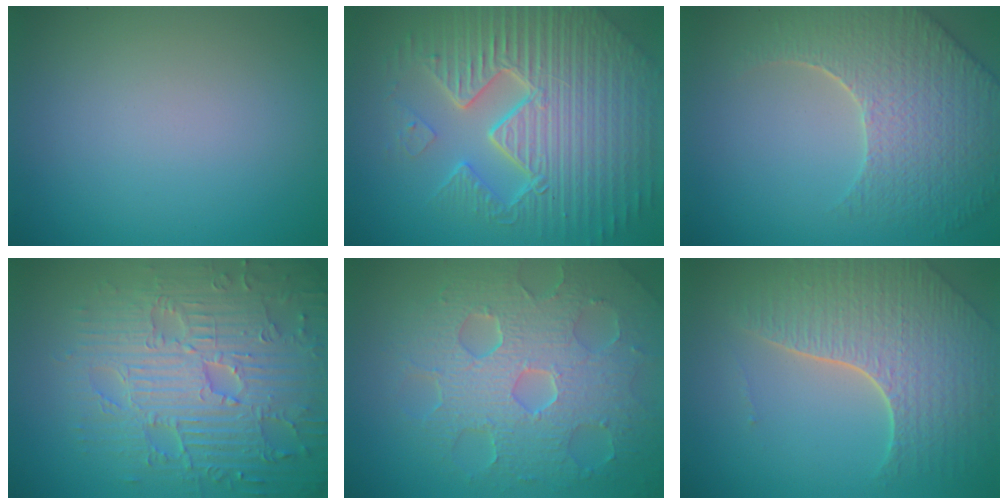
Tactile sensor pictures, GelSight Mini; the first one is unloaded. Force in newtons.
{"total": 10.7, "press": 6.9, "slide": 8.1}
{"total": 6.6, "press": 5.4, "slide": 3.8}
{"total": 9.1, "press": 6.6, "slide": 6.3}
{"total": 8.7, "press": 6.1, "slide": 6.1}
{"total": 6.8, "press": 4.9, "slide": 4.7}